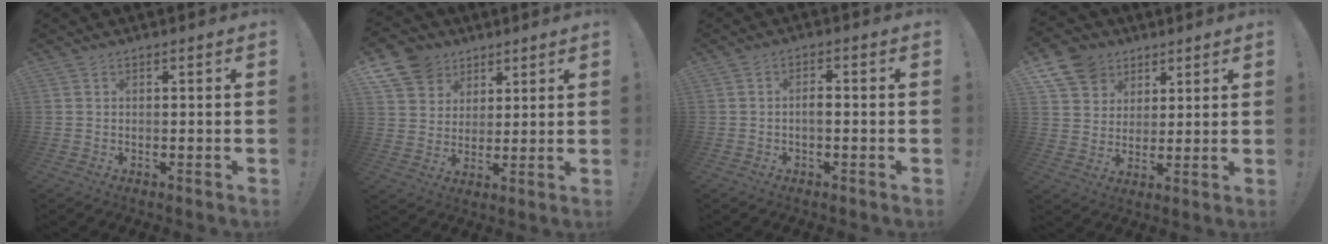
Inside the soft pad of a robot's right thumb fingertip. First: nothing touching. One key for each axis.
{"total": 11.7, "fx": 6.7, "fy": 9.2, "fz": 3.0, "tx": -0.050, "ty": -0.043, "tz": 0.134}
{"total": 2.9, "fx": -0.9, "fy": 1.0, "fz": 2.6, "tx": -0.059, "ty": 0.008, "tz": -0.017}
{"total": 11.4, "fx": 6.4, "fy": 8.9, "fz": 3.3, "tx": -0.054, "ty": -0.039, "tz": 0.129}